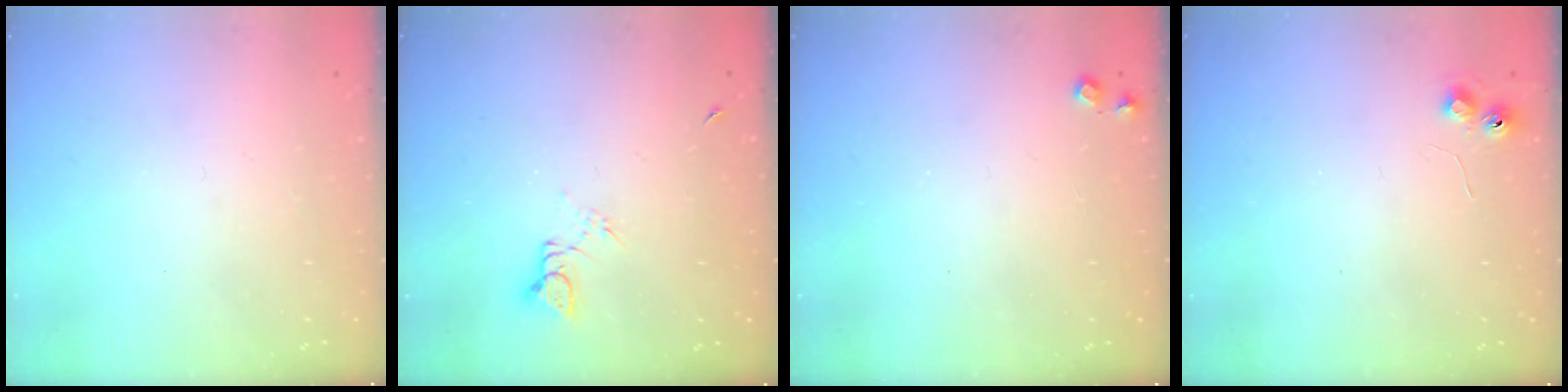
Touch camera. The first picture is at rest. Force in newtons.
{"total": 3.7, "press": 3.7, "slide": 0.3}
{"total": 5.2, "press": 5.1, "slide": 0.8}
{"total": 4.7, "press": 4.7, "slide": 0.6}